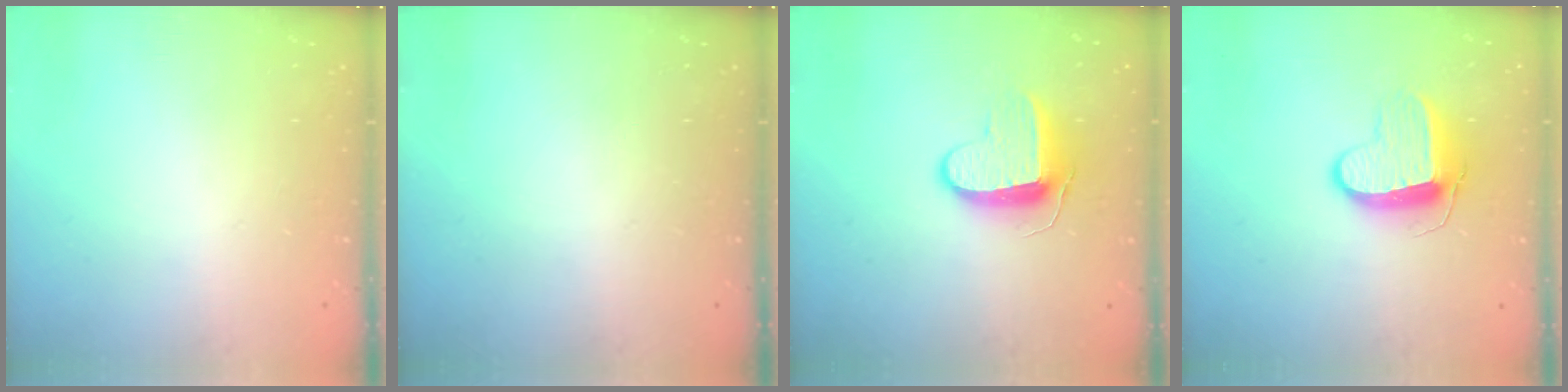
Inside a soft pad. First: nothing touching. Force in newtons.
{"total": 0.0}
{"total": 9.6, "press": 9.6, "slide": 0.9}
{"total": 10.3, "press": 10.3, "slide": 0.4}